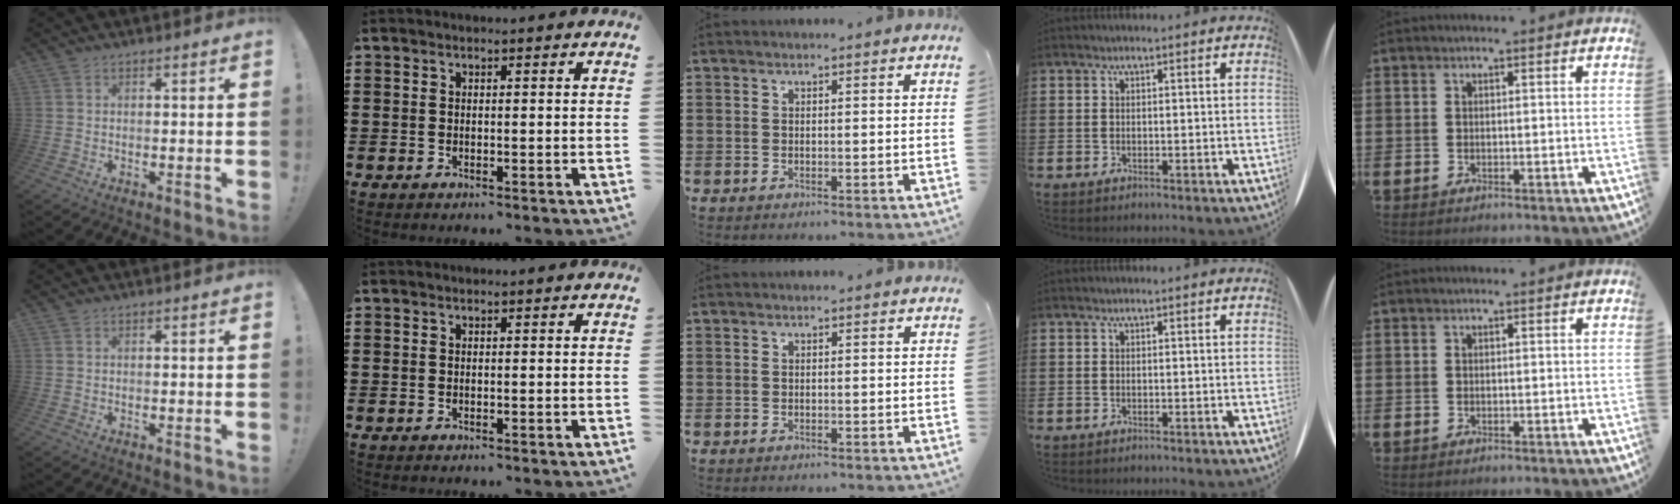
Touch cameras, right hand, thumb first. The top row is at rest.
{}